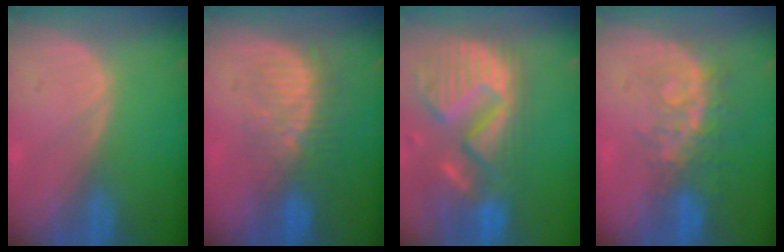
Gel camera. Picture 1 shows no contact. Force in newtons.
{"total": 8.1, "press": 7.4, "slide": 3.3}
{"total": 14.4, "press": 12.0, "slide": 7.9}
{"total": 8.5, "press": 7.0, "slide": 4.8}